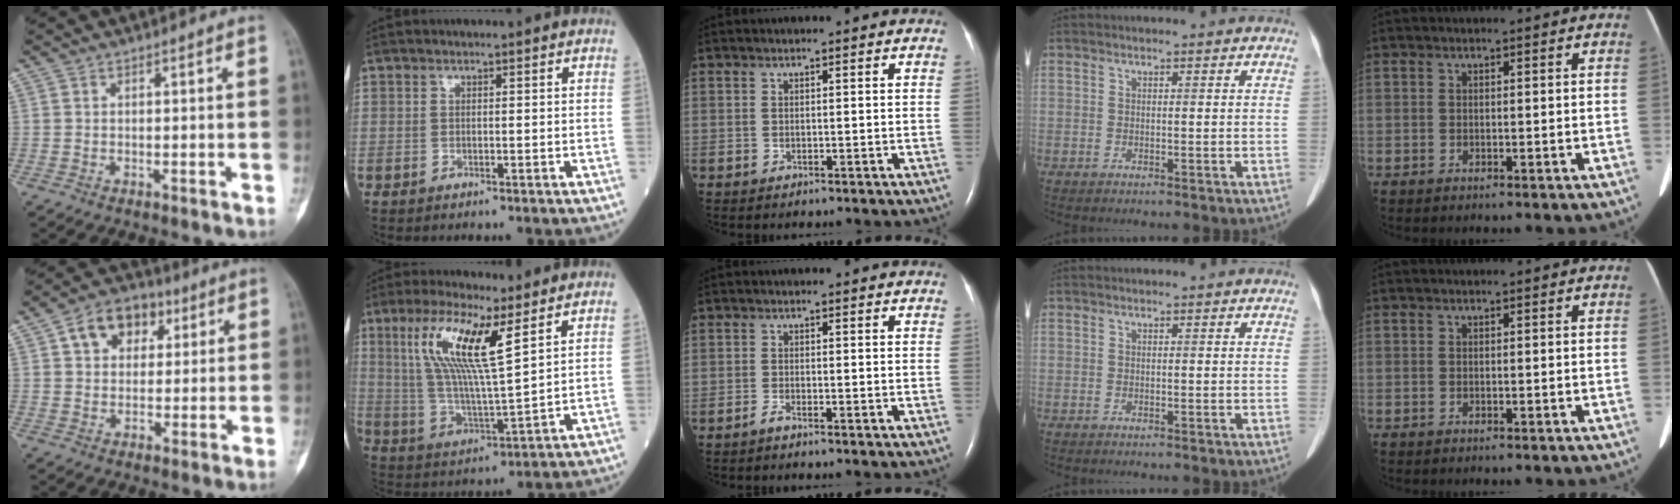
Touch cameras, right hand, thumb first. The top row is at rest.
{"thumb": {"total": 10.9, "force": [4.0, 8.1, 6.1], "torque": [-0.060, 0.003, 0.059]}, "index": {"total": 12.8, "force": [5.9, 1.2, 11.3], "torque": [-0.237, 0.002, 0.115]}, "middle": {"total": 0.9, "force": [-0.8, -0.1, 0.4], "torque": [-0.012, -0.001, -0.015]}}